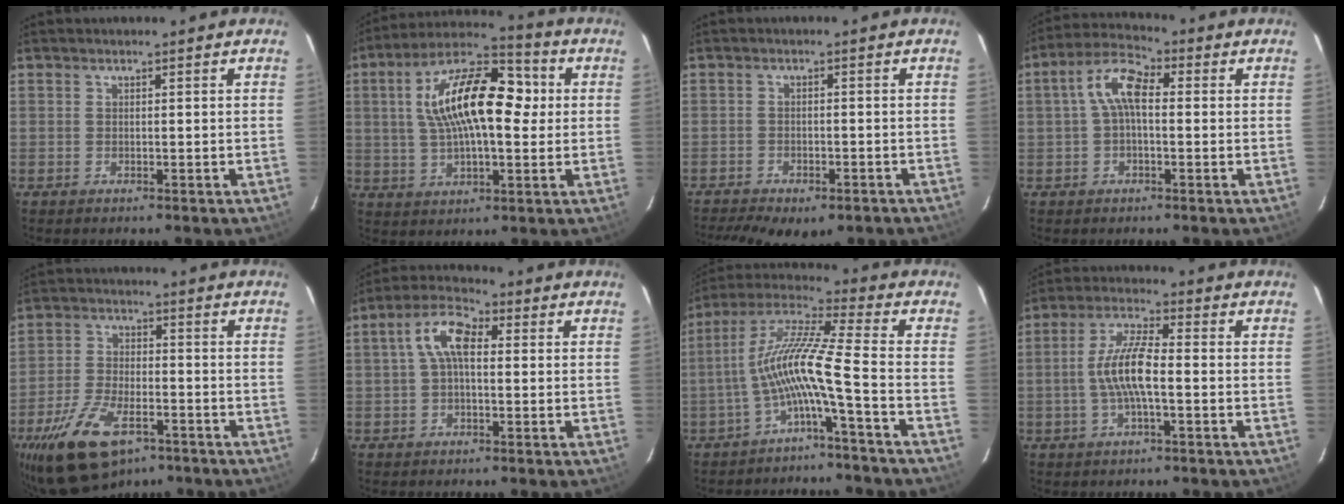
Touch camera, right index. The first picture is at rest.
{"total": 17.8, "force": [2.7, 7.7, 15.8], "torque": [-0.281, 0.027, 0.037]}
{"total": 11.9, "force": [-8.8, 5.1, 6.1], "torque": [-0.144, -0.024, -0.123]}
{"total": 7.2, "force": [0.4, 3.4, 6.3], "torque": [-0.131, 0.027, 0.005]}
{"total": 15.1, "force": [-9.1, 7.3, 9.5], "torque": [-0.208, -0.023, -0.162]}
{"total": 7.4, "force": [0.9, 3.7, 6.3], "torque": [-0.129, 0.026, 0.013]}
{"total": 11.0, "force": [-3.9, -0.8, 10.2], "torque": [-0.206, 0.013, -0.078]}
{"total": 8.7, "force": [-1.4, 2.0, 8.3], "torque": [-0.170, 0.008, -0.029]}